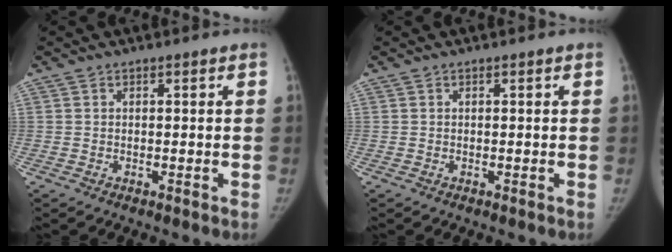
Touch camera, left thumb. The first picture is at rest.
{"total": 0.0}